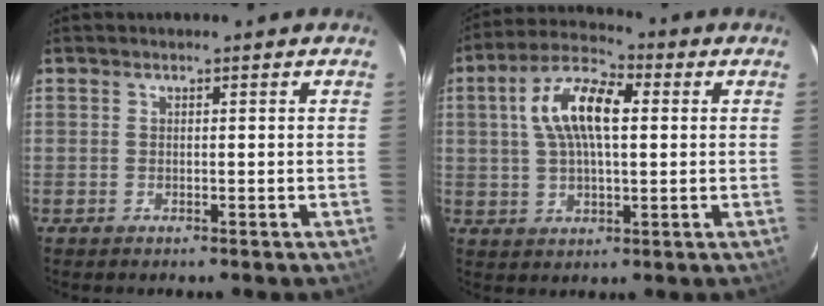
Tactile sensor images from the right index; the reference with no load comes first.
{"total": 11.7, "force": [2.3, 5.0, 10.3], "torque": [-0.199, 0.026, 0.038]}